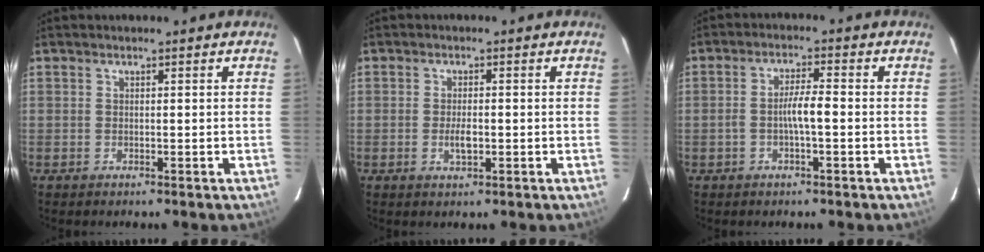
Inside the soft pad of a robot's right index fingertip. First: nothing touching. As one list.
[{"total": 2.6, "force": [-0.7, 0.9, 2.4], "torque": [-0.048, 0.000, -0.009]}, {"total": 4.0, "force": [-0.8, 0.6, 3.9], "torque": [-0.070, 0.010, -0.013]}]